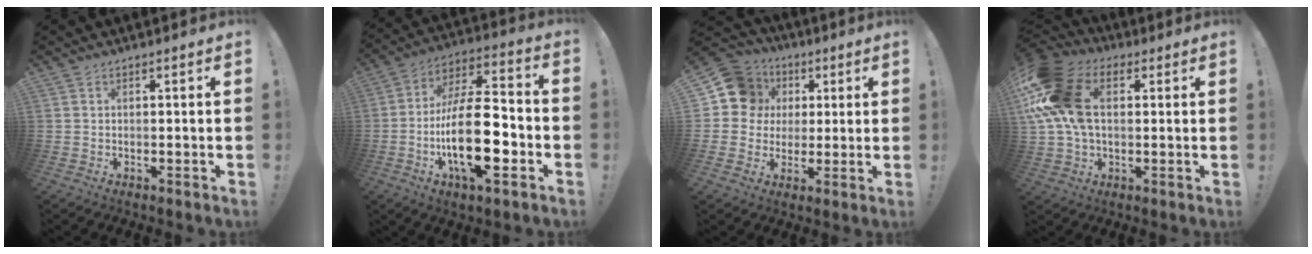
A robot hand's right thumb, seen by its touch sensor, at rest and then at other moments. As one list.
[{"total": 22.7, "force": [-5.6, 9.0, 20.0], "torque": [-0.375, 0.020, -0.092]}, {"total": 13.0, "force": [3.8, 11.6, 4.4], "torque": [-0.052, -0.013, 0.081]}, {"total": 19.1, "force": [4.5, 12.9, 13.4], "torque": [-0.276, 0.003, 0.086]}]